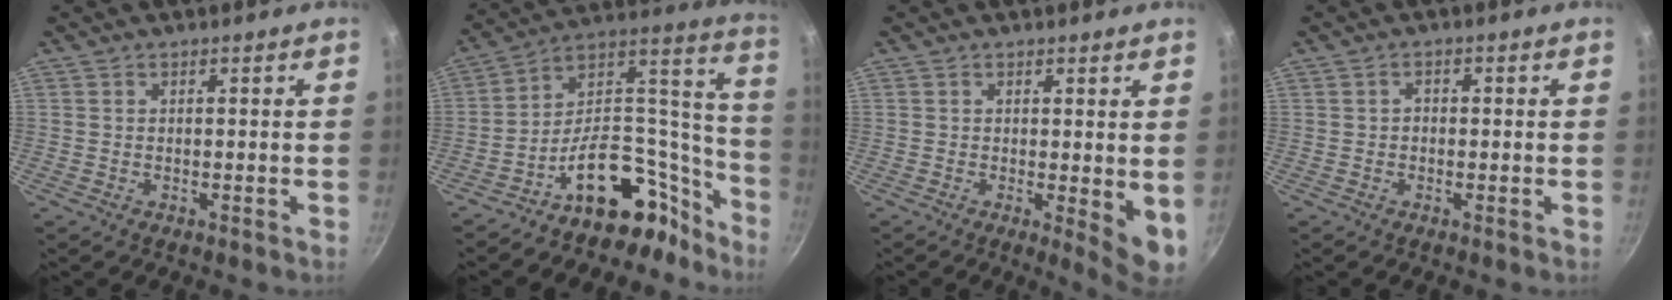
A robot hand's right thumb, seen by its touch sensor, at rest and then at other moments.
{"total": 17.5, "force": [-12.4, 7.9, 9.5], "torque": [-0.097, 0.152, -0.208]}
{"total": 5.7, "force": [-0.2, 1.5, 5.5], "torque": [-0.073, -0.016, -0.002]}
{"total": 1.2, "force": [-0.2, 0.9, 0.7], "torque": [-0.005, 0.005, -0.008]}